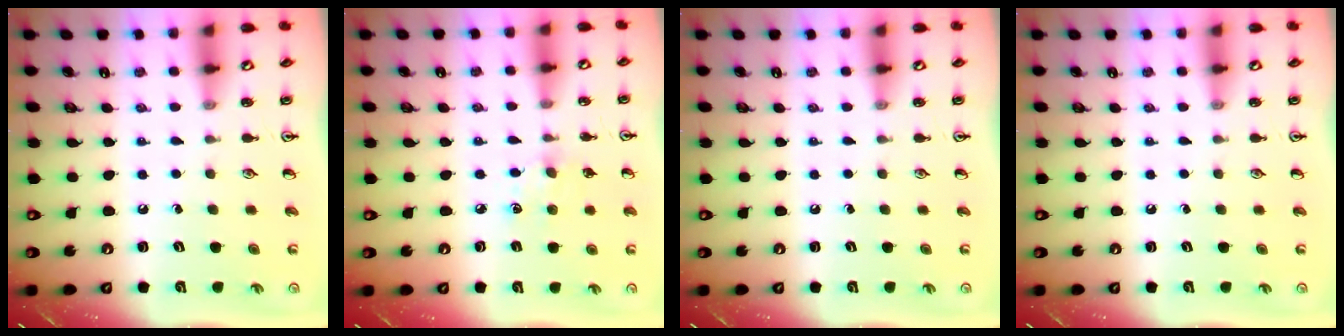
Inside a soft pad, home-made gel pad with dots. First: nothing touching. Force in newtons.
{"total": 7.2, "press": 7.2, "slide": 0.8}
{"total": 0.0}
{"total": 0.0}